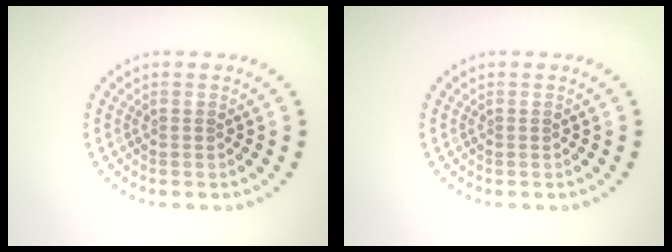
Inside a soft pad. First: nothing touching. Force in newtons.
{"total": 0.0}